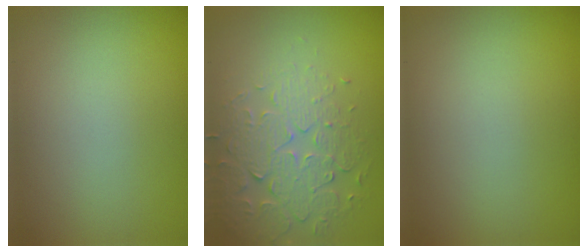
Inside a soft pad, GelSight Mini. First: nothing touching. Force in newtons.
{"total": 4.4, "press": 4.1, "slide": 1.7}
{"total": 0.0}